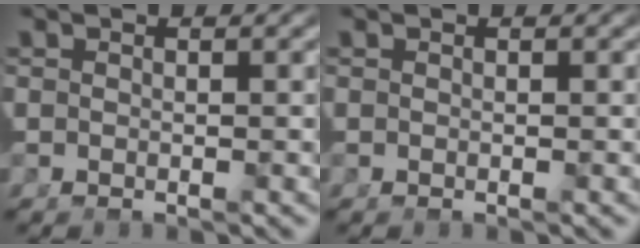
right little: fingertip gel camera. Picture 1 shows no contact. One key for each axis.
{"total": 0.0}